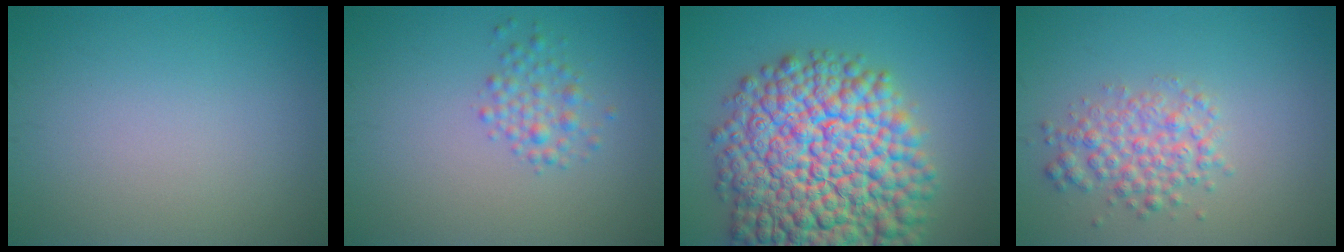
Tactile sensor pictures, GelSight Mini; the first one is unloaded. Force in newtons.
{"total": 2.1, "press": 2.1, "slide": 0.1}
{"total": 17.5, "press": 17.5, "slide": 0.7}
{"total": 3.4, "press": 3.4, "slide": 0.1}